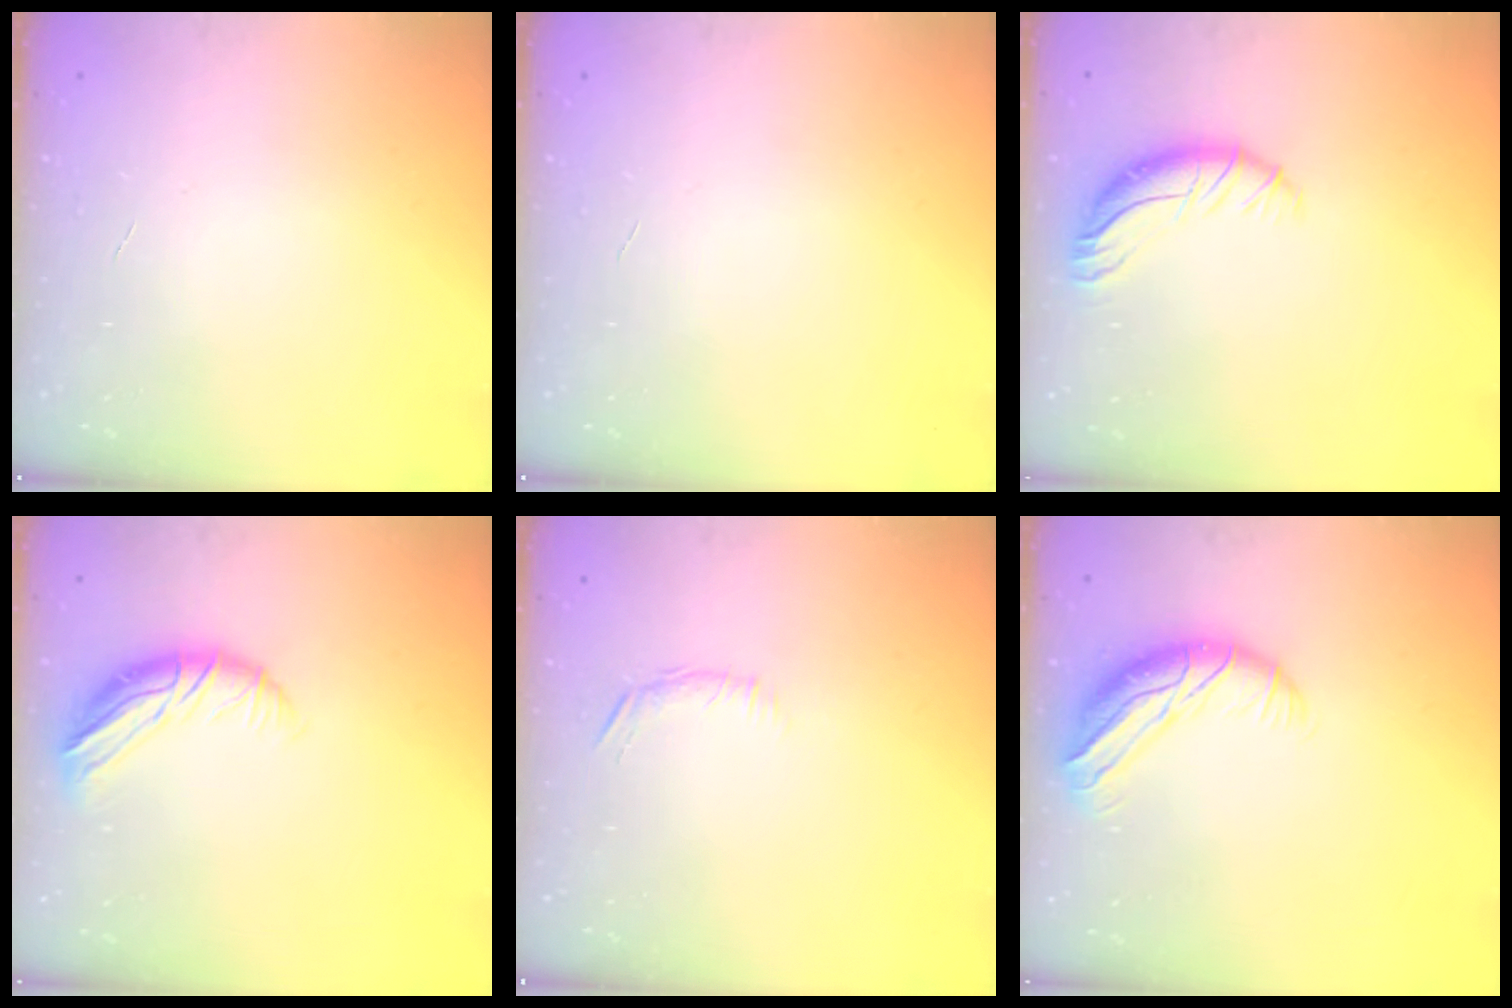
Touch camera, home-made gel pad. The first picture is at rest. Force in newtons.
{"total": 0.0}
{"total": 9.3, "press": 9.2, "slide": 1.4}
{"total": 11.1, "press": 11.0, "slide": 1.4}
{"total": 6.2, "press": 5.9, "slide": 1.9}
{"total": 10.8, "press": 10.5, "slide": 2.6}